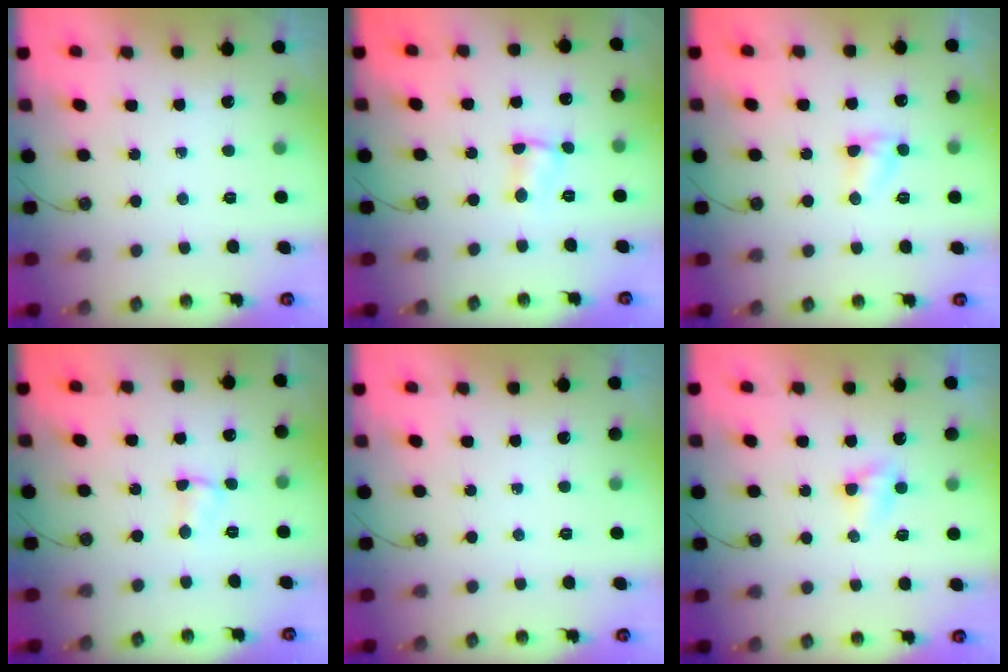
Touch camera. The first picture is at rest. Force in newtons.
{"total": 2.6, "press": 2.6, "slide": 0.4}
{"total": 3.9, "press": 3.8, "slide": 0.5}
{"total": 2.6, "press": 2.6, "slide": 0.4}
{"total": 0.0}
{"total": 5.0, "press": 3.5, "slide": 3.6}